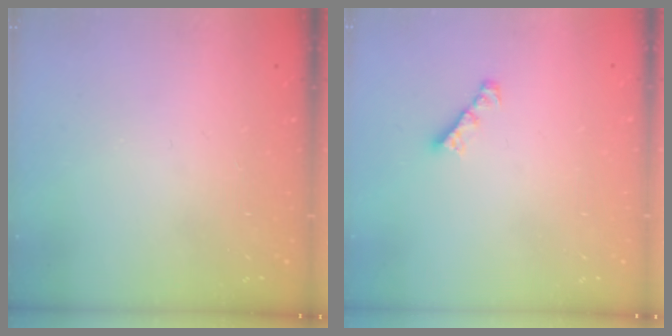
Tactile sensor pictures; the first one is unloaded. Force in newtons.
{"total": 2.4, "press": 2.4, "slide": 0.1}